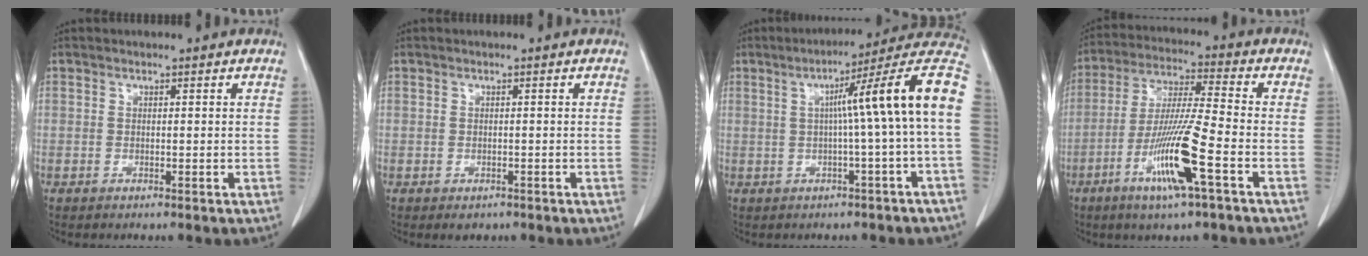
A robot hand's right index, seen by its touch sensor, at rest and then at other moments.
{"total": 1.5, "force": [-0.9, 1.1, 0.5], "torque": [-0.007, 0.000, -0.005]}
{"total": 13.9, "force": [1.0, -1.6, 13.8], "torque": [-0.176, 0.033, 0.007]}
{"total": 12.8, "force": [-5.3, -0.3, 11.6], "torque": [-0.231, -0.017, -0.103]}